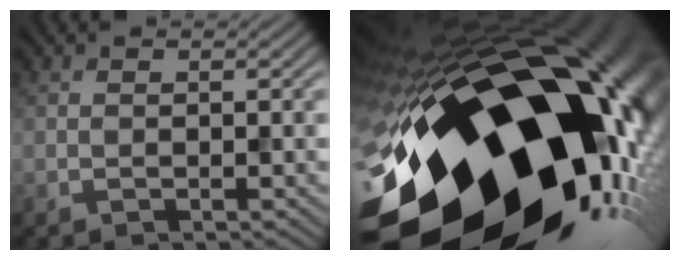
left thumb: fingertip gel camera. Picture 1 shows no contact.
{"total": 23.7, "force": [-7.3, 14.4, 17.4], "torque": [-0.322, -0.081, -0.109]}